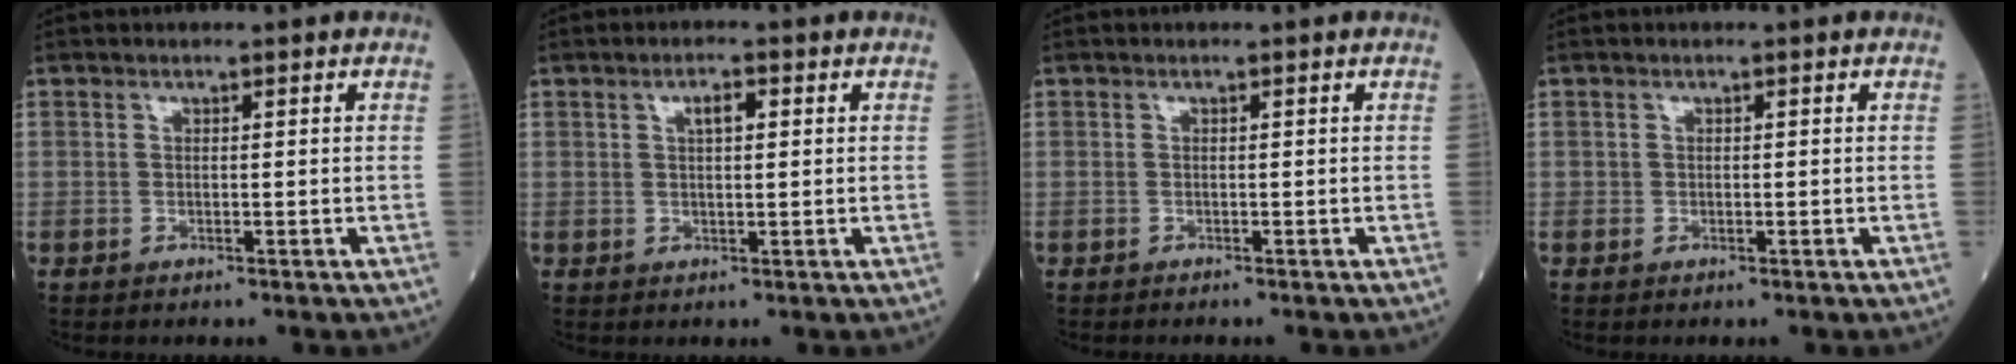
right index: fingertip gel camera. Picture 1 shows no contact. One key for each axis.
{"total": 2.5, "fx": 0.9, "fy": 0.8, "fz": 2.2, "tx": -0.040, "ty": 0.003, "tz": 0.015}
{"total": 0.0}
{"total": 0.0}